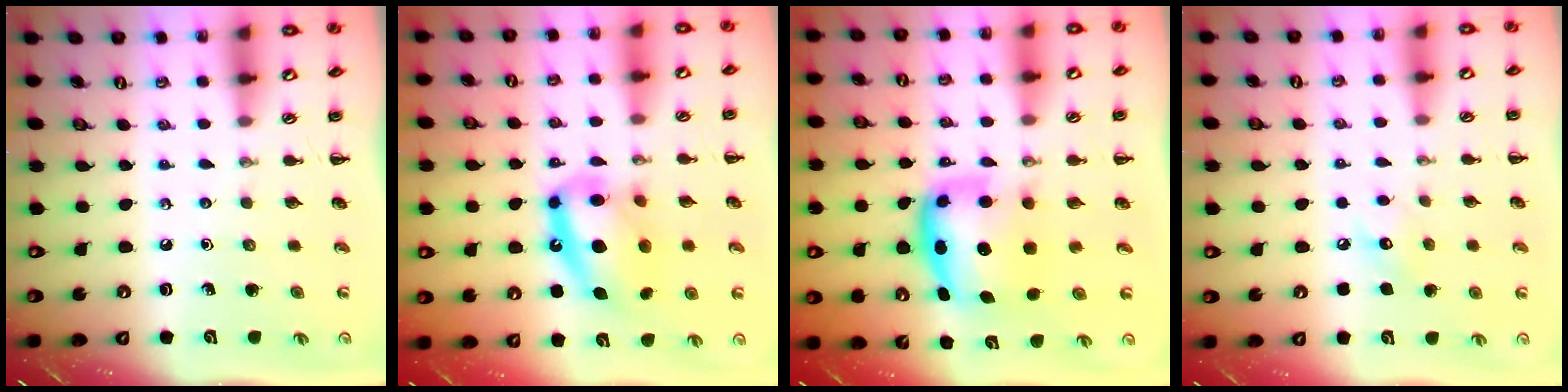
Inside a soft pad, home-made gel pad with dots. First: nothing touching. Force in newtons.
{"total": 15.5, "press": 14.8, "slide": 4.5}
{"total": 6.8, "press": 6.6, "slide": 1.4}
{"total": 6.3, "press": 6.2, "slide": 1.1}